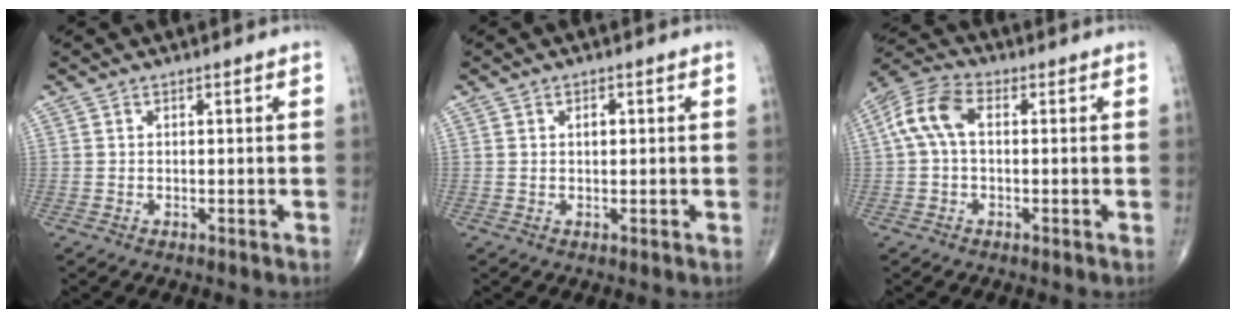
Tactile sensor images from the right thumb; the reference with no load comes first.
{"total": 1.5, "force": [0.3, 0.9, 1.2], "torque": [-0.017, 0.001, 0.006]}
{"total": 8.2, "force": [0.7, 4.8, 6.6], "torque": [-0.143, 0.027, 0.008]}